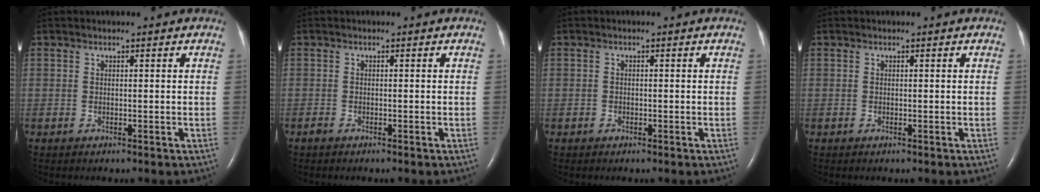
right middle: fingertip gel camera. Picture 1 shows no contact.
{"total": 0.8, "force": [-0.7, 0.1, 0.4], "torque": [-0.016, -0.002, -0.013]}
{"total": 0.5, "force": [-0.3, 0.4, 0.1], "torque": [-0.005, 0.002, -0.008]}
{"total": 0.0}